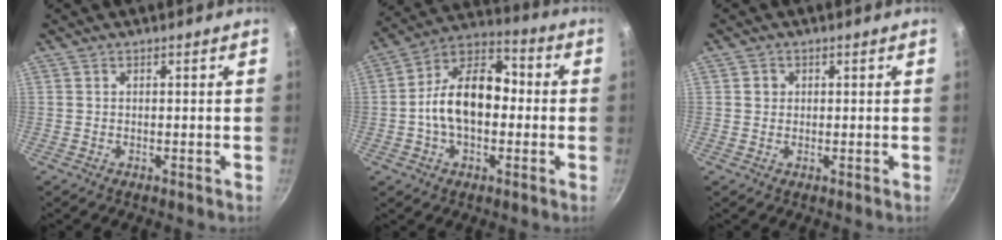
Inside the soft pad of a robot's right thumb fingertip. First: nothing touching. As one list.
[{"total": 15.7, "force": [-1.0, 10.2, 11.9], "torque": [-0.166, 0.045, -0.036]}, {"total": 1.6, "force": [0.3, 1.5, 0.5], "torque": [-0.002, 0.003, 0.003]}]